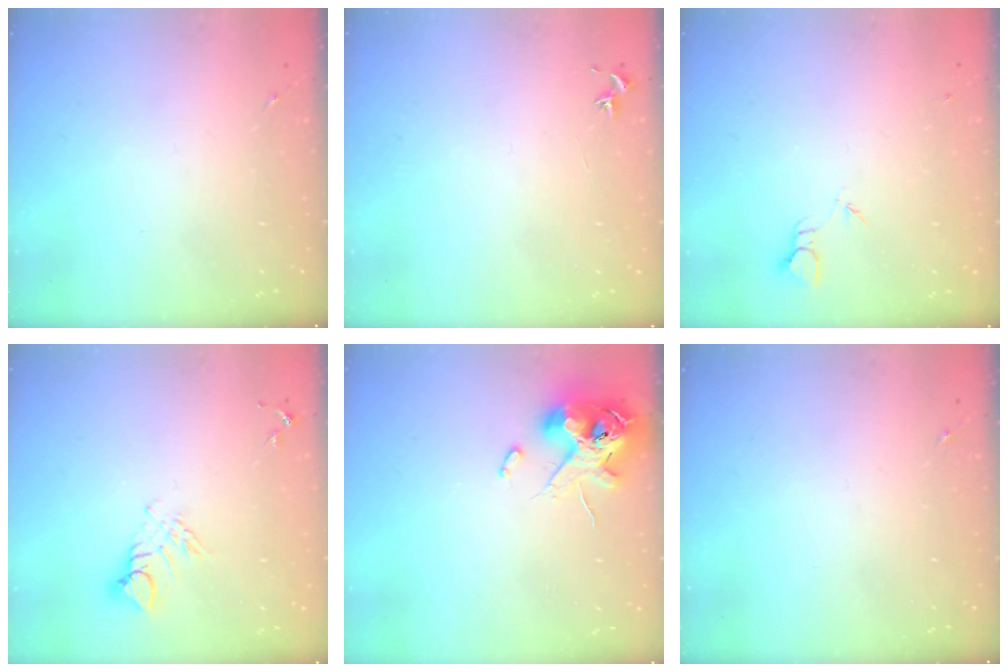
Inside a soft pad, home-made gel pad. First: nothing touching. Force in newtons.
{"total": 0.8, "press": 0.7, "slide": 0.3}
{"total": 2.3, "press": 2.3, "slide": 0.1}
{"total": 6.5, "press": 6.5, "slide": 0.3}
{"total": 12.6, "press": 12.4, "slide": 2.1}
{"total": 0.0}